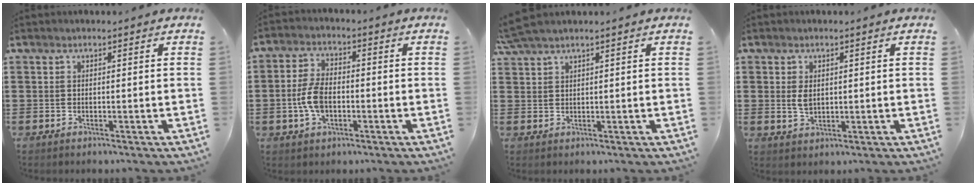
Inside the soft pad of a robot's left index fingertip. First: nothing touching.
{"total": 6.0, "force": [-1.2, 3.3, 4.9], "torque": [-0.120, -0.002, -0.030]}
{"total": 2.3, "force": [1.9, 0.1, 1.4], "torque": [-0.032, 0.001, 0.035]}
{"total": 2.6, "force": [0.4, 1.6, 2.0], "torque": [-0.052, 0.003, 0.005]}